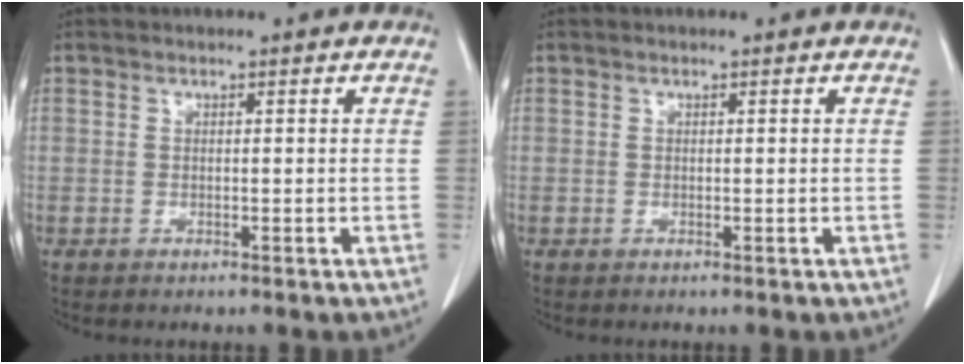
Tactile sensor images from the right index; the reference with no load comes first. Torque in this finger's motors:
{"motor_torque": [-0.15, 0.12, 0.00, 0.00]}